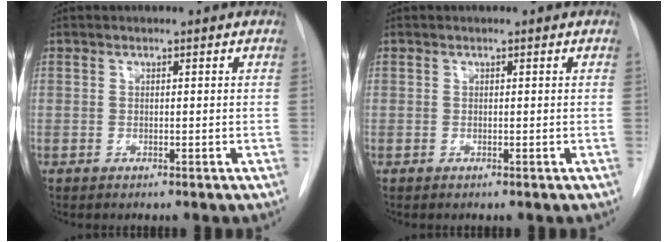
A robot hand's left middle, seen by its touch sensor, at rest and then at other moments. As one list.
[{"total": 0.0}]